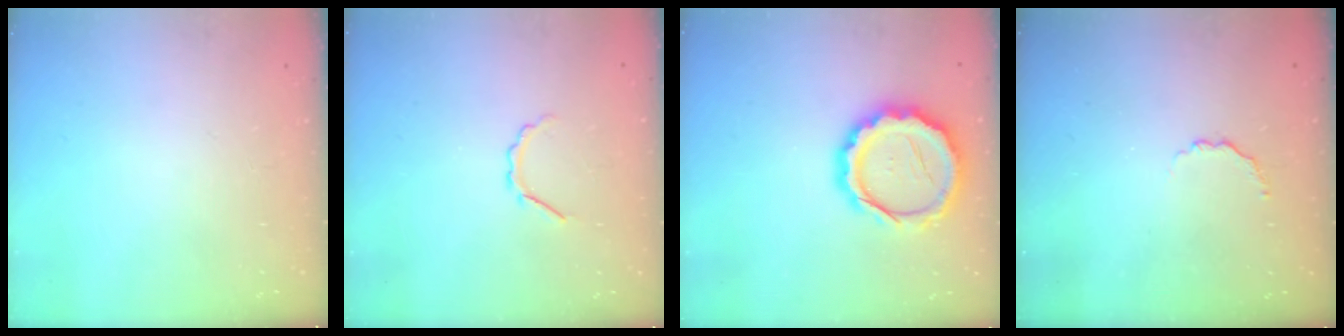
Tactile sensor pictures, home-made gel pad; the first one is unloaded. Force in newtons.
{"total": 2.8, "press": 2.7, "slide": 0.8}
{"total": 16.0, "press": 15.7, "slide": 3.1}
{"total": 4.0, "press": 3.8, "slide": 1.2}